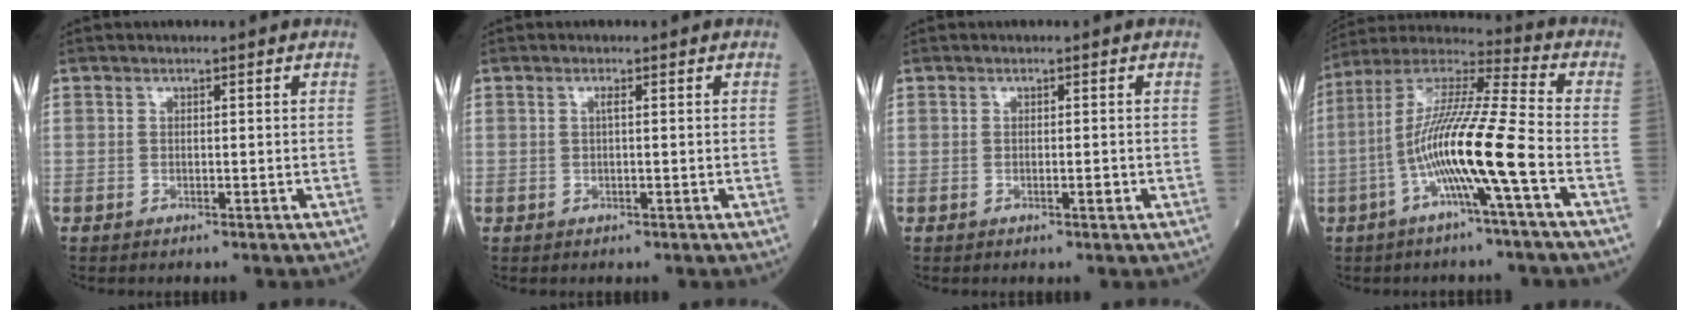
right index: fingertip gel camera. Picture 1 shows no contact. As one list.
[{"total": 0.6, "force": [0.1, -0.1, 0.6], "torque": [-0.013, 0.000, 0.002]}, {"total": 0.9, "force": [-0.3, 0.2, 0.9], "torque": [-0.016, -0.001, -0.003]}, {"total": 14.3, "force": [-4.5, -0.8, 13.6], "torque": [-0.264, 0.010, -0.093]}]